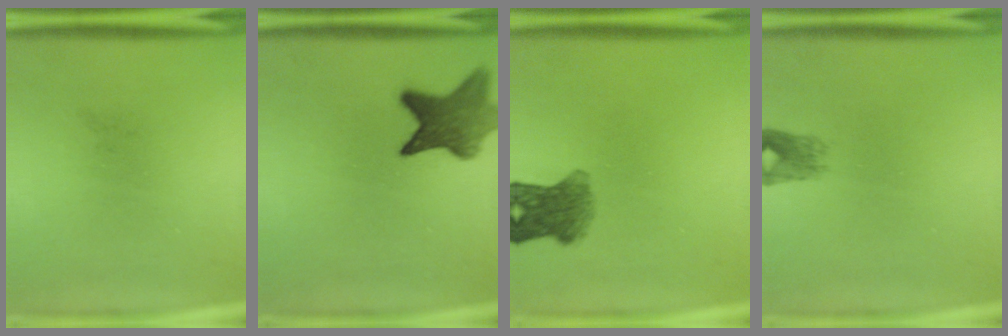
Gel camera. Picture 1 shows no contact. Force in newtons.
{"total": 8.0}
{"total": 6.1}
{"total": 2.2}